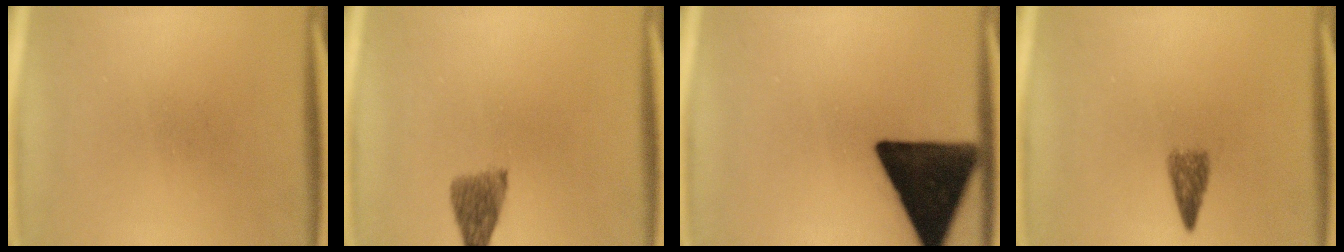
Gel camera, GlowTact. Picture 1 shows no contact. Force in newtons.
{"total": 4.1}
{"total": 17.8}
{"total": 2.5}